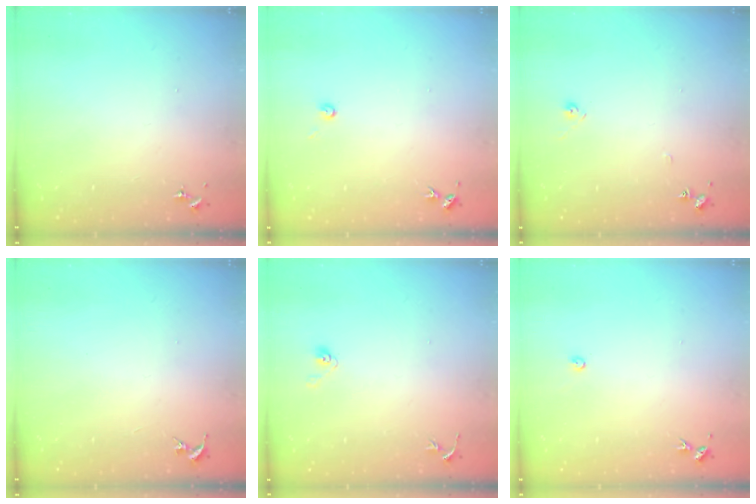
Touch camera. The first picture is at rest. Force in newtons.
{"total": 3.0, "press": 3.0, "slide": 0.3}
{"total": 6.2, "press": 6.2, "slide": 0.6}
{"total": 0.0}
{"total": 4.0, "press": 3.3, "slide": 2.2}
{"total": 2.2, "press": 2.2, "slide": 0.3}